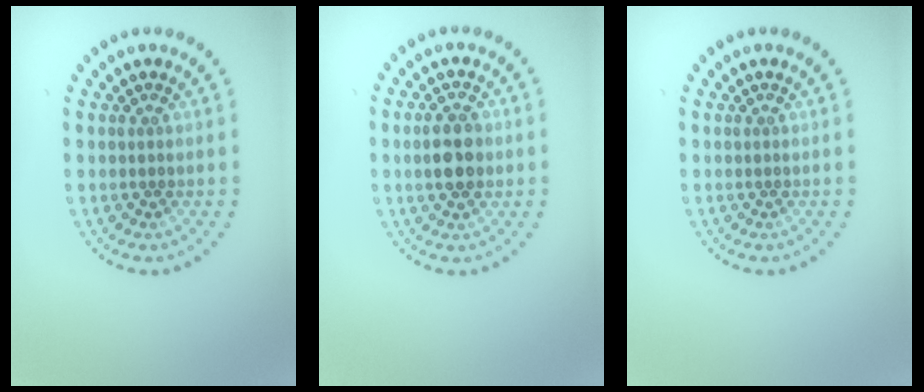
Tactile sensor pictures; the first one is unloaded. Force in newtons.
{"total": 3.6, "press": 3.6, "slide": 0.1}
{"total": 0.0}